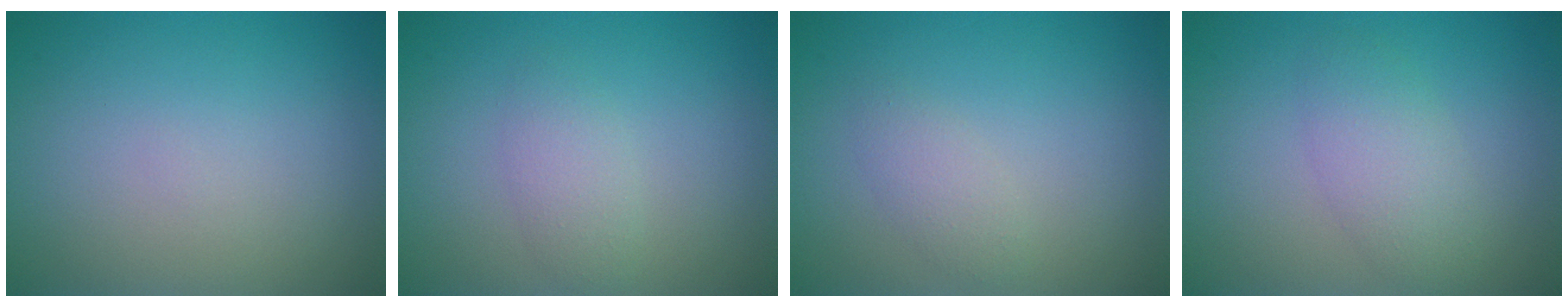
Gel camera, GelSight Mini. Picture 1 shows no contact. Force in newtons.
{"total": 1.8, "press": 1.8, "slide": 0.1}
{"total": 1.5, "press": 1.5, "slide": 0.1}
{"total": 3.0, "press": 3.0, "slide": 0.2}